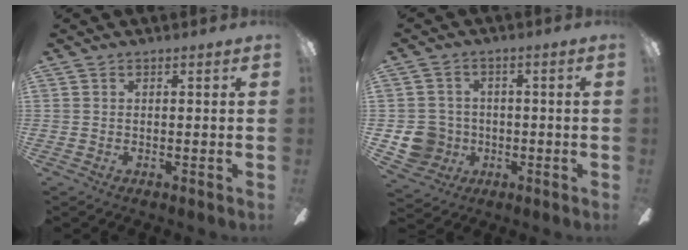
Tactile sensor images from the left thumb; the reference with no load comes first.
{"total": 8.2, "force": [-1.4, 7.8, 1.7], "torque": [-0.062, 0.012, -0.020]}